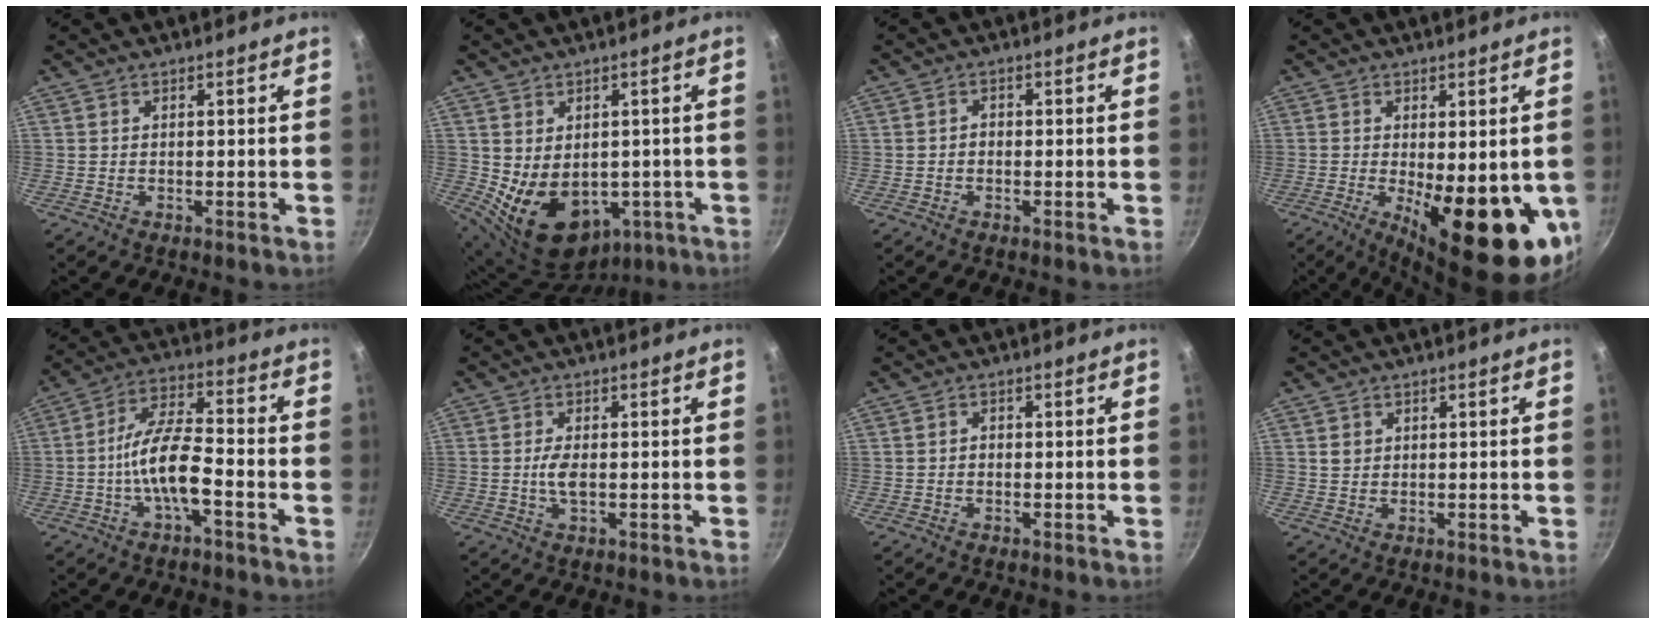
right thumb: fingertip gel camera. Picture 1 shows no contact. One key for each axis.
{"total": 13.1, "fx": -1.6, "fy": 9.9, "fz": 8.5, "tx": -0.113, "ty": -0.009, "tz": 0.012}
{"total": 1.4, "fx": -0.4, "fy": 1.2, "fz": 0.7, "tx": -0.010, "ty": 0.008, "tz": -0.007}
{"total": 17.5, "fx": -3.3, "fy": 6.0, "fz": 16.1, "tx": -0.200, "ty": -0.028, "tz": -0.032}
{"total": 10.3, "fx": -3.5, "fy": 3.4, "fz": 9.1, "tx": -0.163, "ty": 0.041, "tz": -0.074}
{"total": 3.4, "fx": -0.3, "fy": 1.6, "fz": 3.0, "tx": -0.064, "ty": 0.001, "tz": -0.007}
{"total": 1.1, "fx": -0.3, "fy": 0.9, "fz": 0.5, "tx": -0.009, "ty": 0.005, "tz": -0.005}
{"total": 1.8, "fx": 0.5, "fy": 1.6, "fz": 0.7, "tx": -0.005, "ty": 0.004, "tz": 0.009}